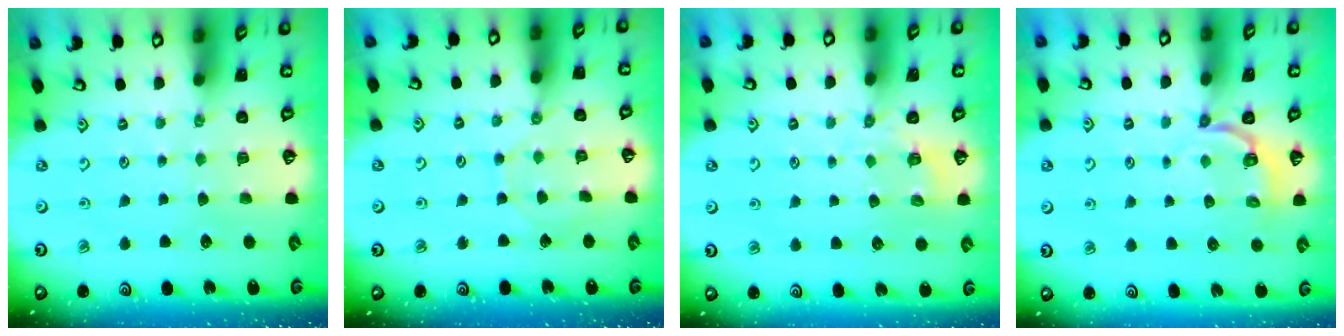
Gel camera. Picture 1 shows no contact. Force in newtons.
{"total": 6.0, "press": 6.0, "slide": 0.3}
{"total": 2.3, "press": 1.5, "slide": 1.7}
{"total": 4.4, "press": 3.8, "slide": 2.3}